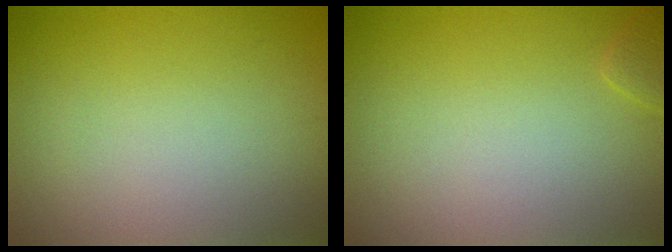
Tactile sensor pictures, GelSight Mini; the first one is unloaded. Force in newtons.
{"total": 0.9, "press": 0.9, "slide": 0.1}